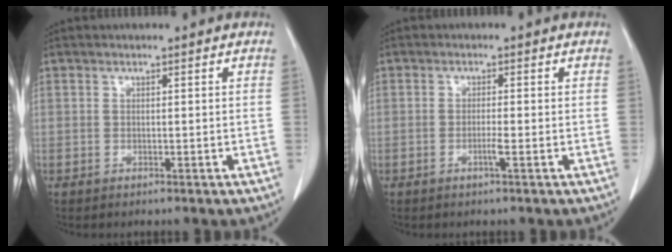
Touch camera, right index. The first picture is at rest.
{"total": 1.7, "force": [-0.7, -0.2, 1.5], "torque": [-0.031, -0.003, -0.015]}